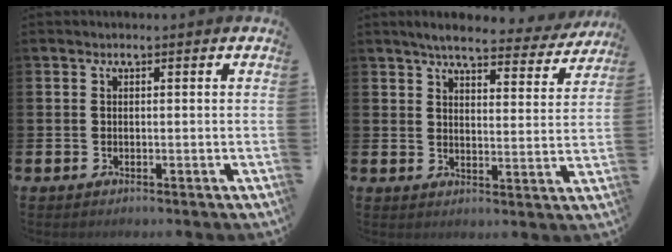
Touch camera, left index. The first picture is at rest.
{"total": 5.6, "force": [5.2, 0.8, 2.0], "torque": [-0.043, -0.030, 0.086]}